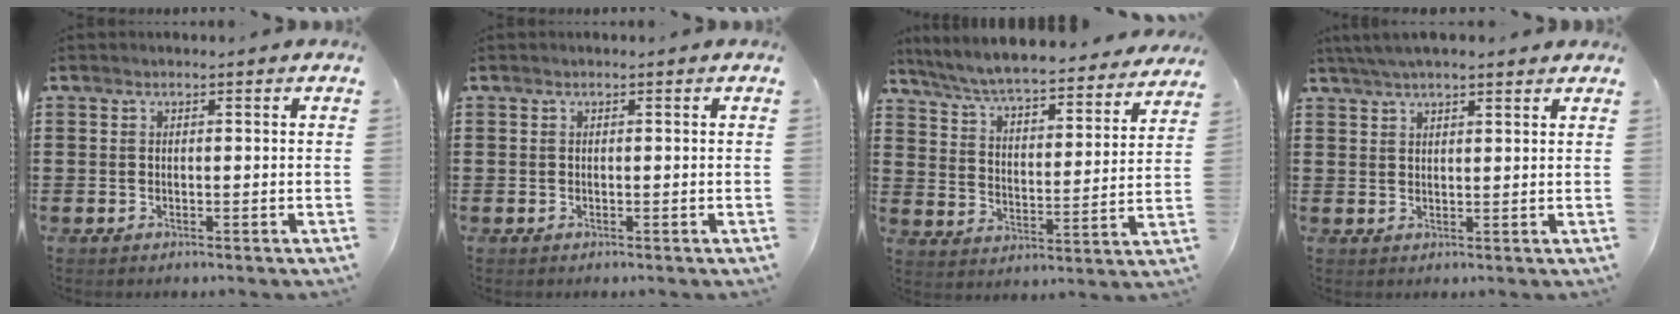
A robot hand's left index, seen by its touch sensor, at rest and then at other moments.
{"total": 0.0}
{"total": 6.4, "force": [6.0, 0.0, 2.1], "torque": [-0.067, -0.041, 0.101]}
{"total": 3.8, "force": [3.1, 0.5, 2.1], "torque": [-0.047, 0.004, 0.057]}